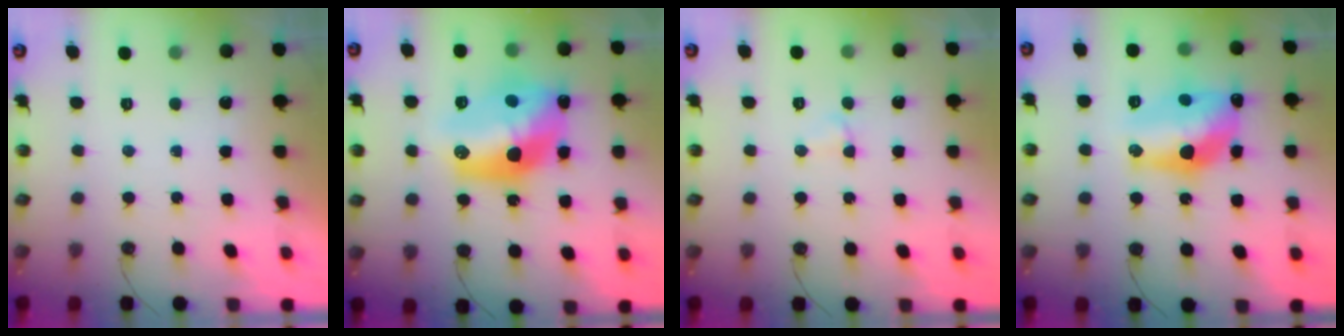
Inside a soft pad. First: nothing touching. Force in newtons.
{"total": 18.2, "press": 18.2, "slide": 1.4}
{"total": 2.9, "press": 2.8, "slide": 0.6}
{"total": 16.4, "press": 15.7, "slide": 4.6}